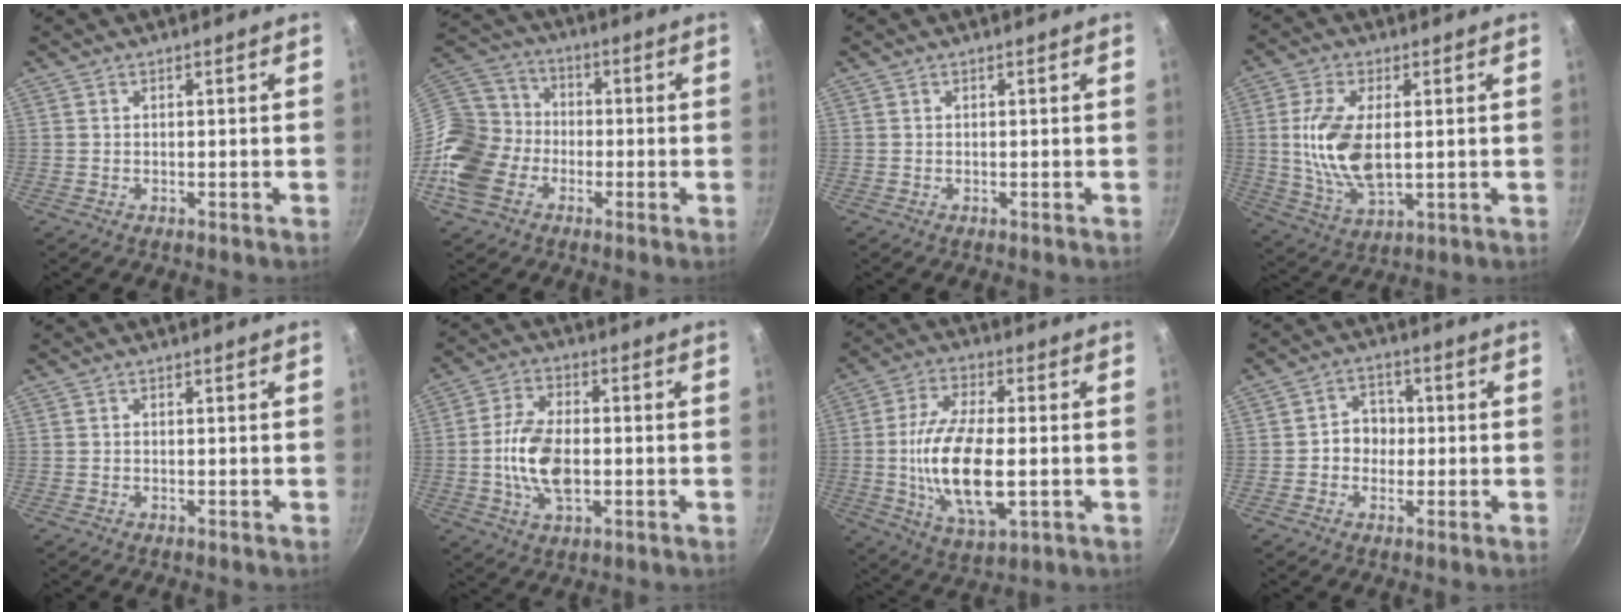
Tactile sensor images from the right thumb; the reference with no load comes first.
{"total": 16.6, "force": [-5.0, 13.0, 9.0], "torque": [-0.197, 0.045, -0.099]}
{"total": 0.0}
{"total": 12.9, "force": [0.8, 6.5, 11.2], "torque": [-0.224, -0.013, 0.025]}
{"total": 0.0}
{"total": 11.6, "force": [-1.2, 6.4, 9.6], "torque": [-0.180, 0.009, -0.023]}
{"total": 16.5, "force": [-1.6, 7.0, 14.9], "torque": [-0.284, -0.004, -0.023]}
{"total": 5.6, "force": [-0.4, 4.8, 2.8], "torque": [-0.016, 0.017, -0.016]}